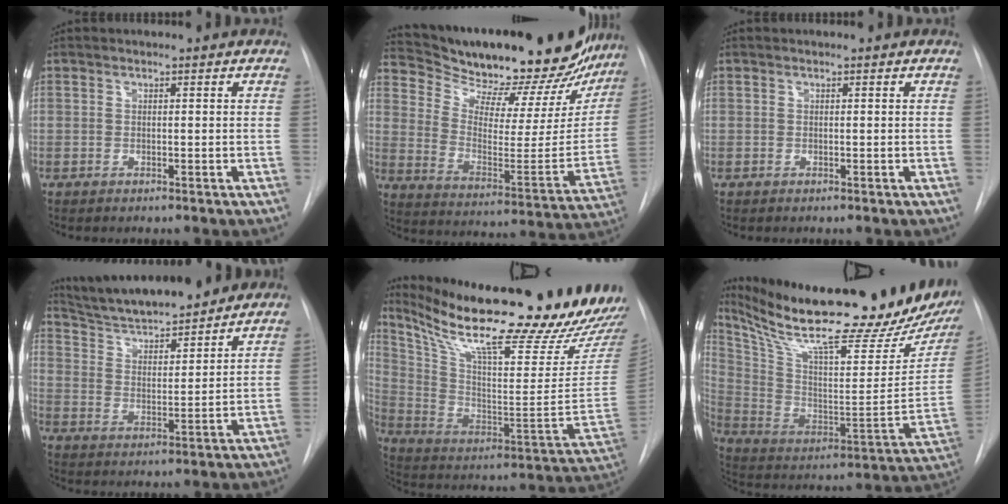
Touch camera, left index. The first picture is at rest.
{"total": 28.3, "force": [25.4, 6.8, 10.4], "torque": [-0.159, -0.062, 0.343]}
{"total": 0.0}
{"total": 16.0, "force": [14.4, 2.6, 6.4], "torque": [-0.103, 0.010, 0.236]}
{"total": 30.9, "force": [25.9, 2.7, 16.7], "torque": [-0.288, -0.085, 0.373]}
{"total": 31.4, "force": [26.2, 3.4, 17.0], "torque": [-0.298, -0.080, 0.379]}